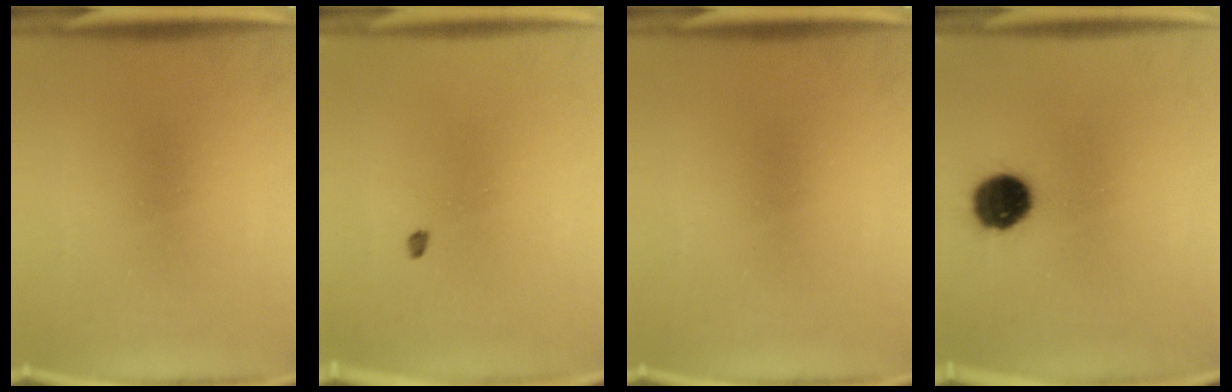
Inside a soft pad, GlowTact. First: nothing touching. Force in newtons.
{"total": 0.9}
{"total": 0.0}
{"total": 9.9}